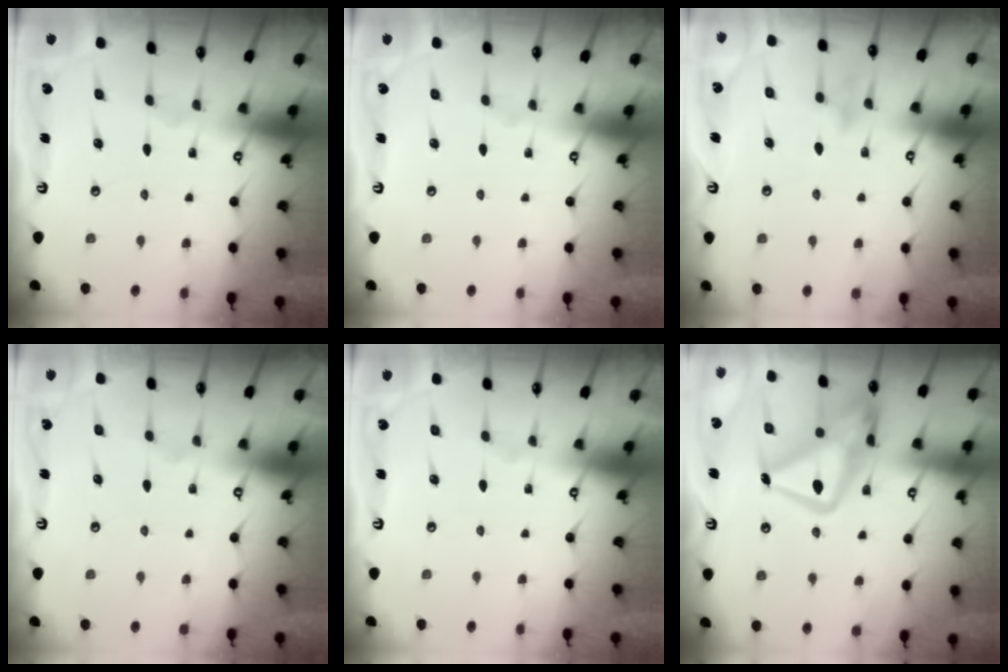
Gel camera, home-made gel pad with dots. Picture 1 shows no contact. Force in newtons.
{"total": 0.0}
{"total": 9.0, "press": 8.8, "slide": 1.5}
{"total": 3.9, "press": 3.9, "slide": 0.1}
{"total": 0.0}
{"total": 18.0, "press": 17.9, "slide": 1.4}